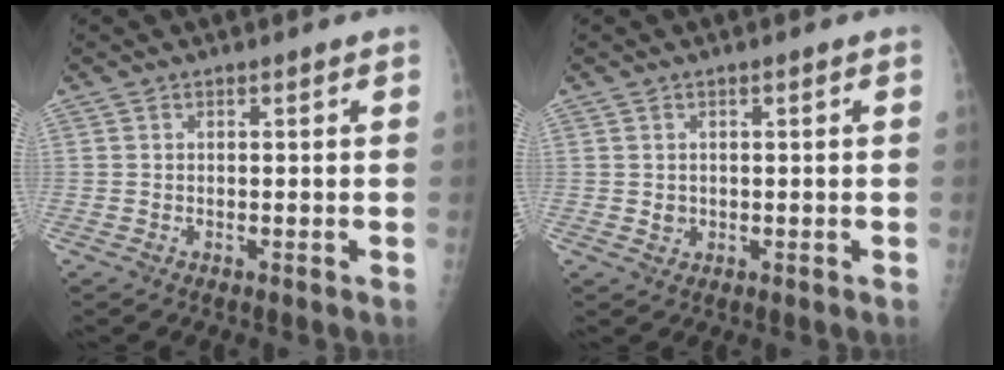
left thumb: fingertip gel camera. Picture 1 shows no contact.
{"total": 1.3, "force": [0.1, 1.2, 0.5], "torque": [-0.003, 0.000, 0.007]}